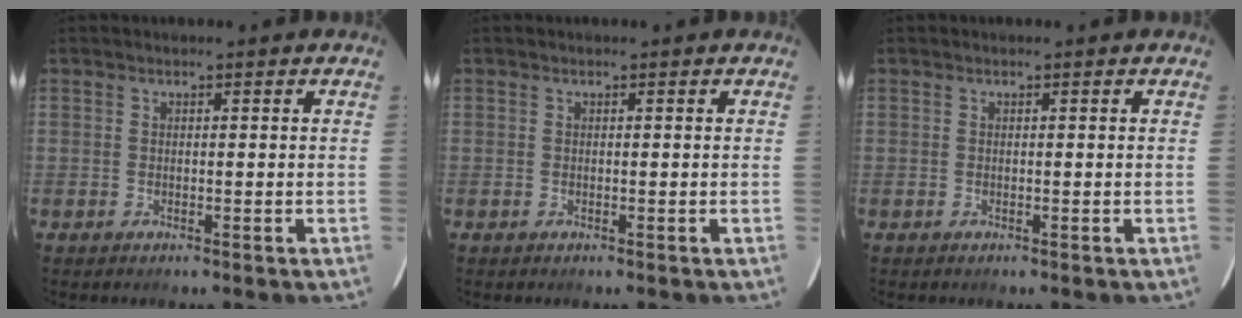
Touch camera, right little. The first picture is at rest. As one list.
[{"total": 0.0}, {"total": 0.0}]